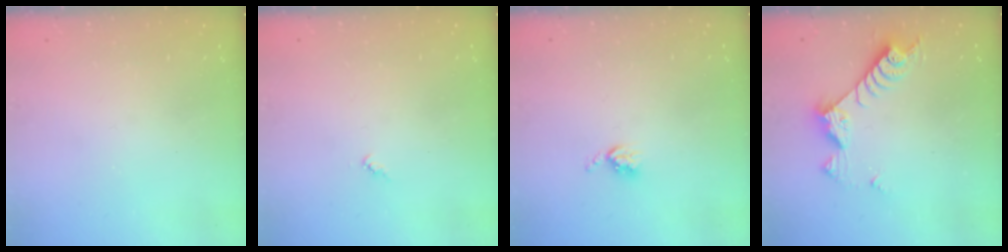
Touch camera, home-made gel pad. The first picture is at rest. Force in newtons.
{"total": 3.3, "press": 3.3, "slide": 0.2}
{"total": 4.4, "press": 4.4, "slide": 0.7}
{"total": 8.3, "press": 8.2, "slide": 0.5}